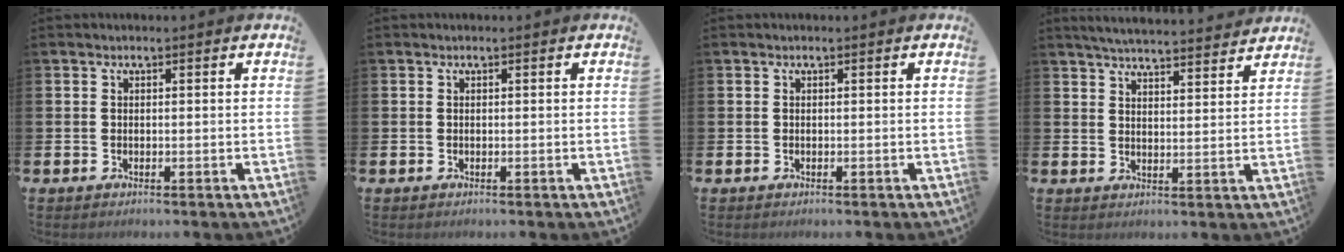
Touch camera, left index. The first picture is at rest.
{"total": 0.0}
{"total": 0.0}
{"total": 5.1, "force": [5.1, 0.2, 0.7], "torque": [-0.024, -0.032, 0.089]}